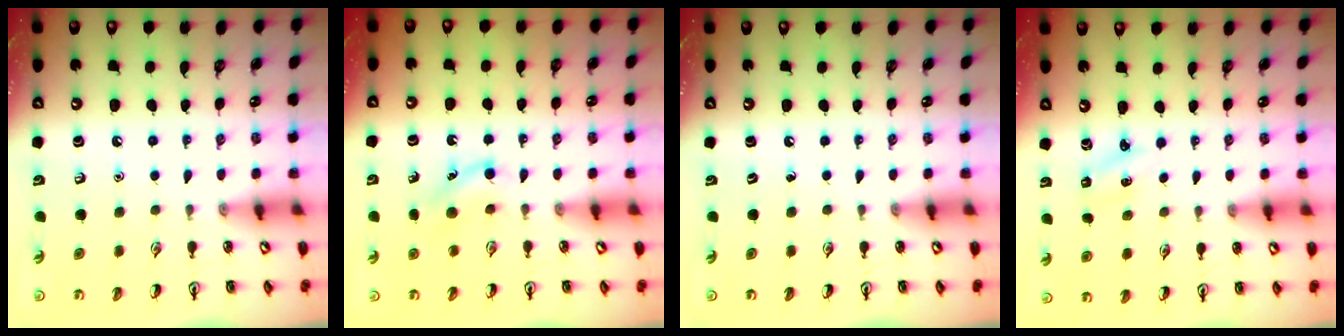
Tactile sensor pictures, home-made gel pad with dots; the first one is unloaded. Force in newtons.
{"total": 4.7, "press": 4.5, "slide": 1.6}
{"total": 0.0}
{"total": 1.6, "press": 1.5, "slide": 0.6}